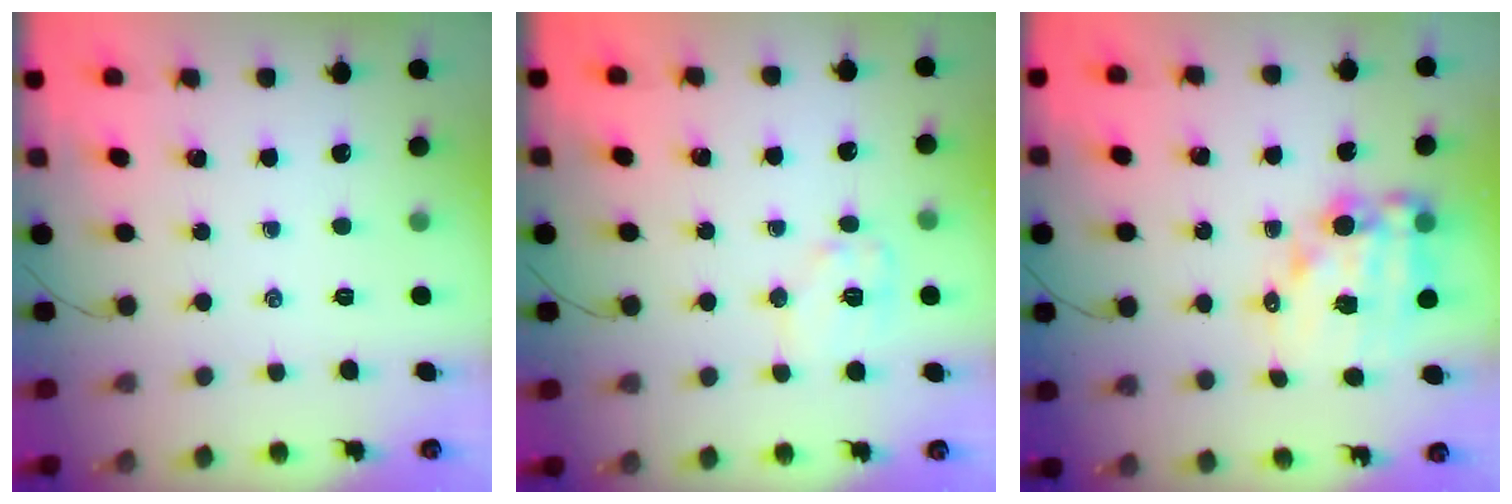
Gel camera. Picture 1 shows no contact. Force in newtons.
{"total": 8.1, "press": 8.1, "slide": 0.6}
{"total": 13.8, "press": 13.4, "slide": 3.3}